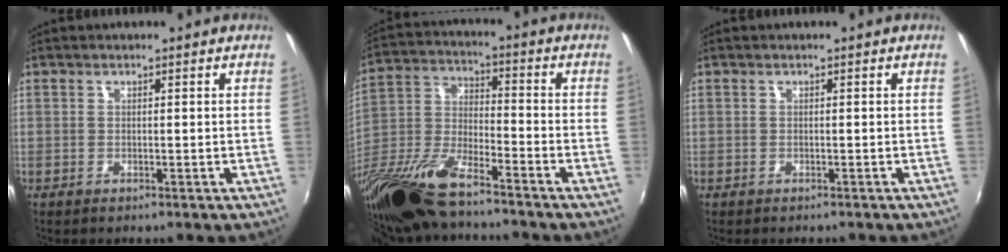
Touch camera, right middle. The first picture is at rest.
{"total": 19.7, "force": [-14.5, 5.3, 12.3], "torque": [-0.267, -0.043, -0.281]}
{"total": 0.6, "force": [-0.5, 0.2, 0.2], "torque": [-0.004, -0.002, -0.007]}